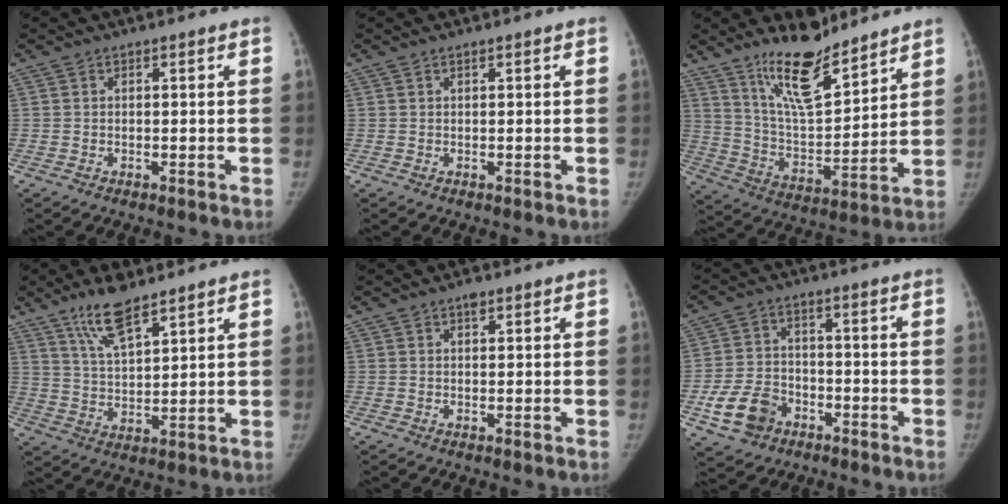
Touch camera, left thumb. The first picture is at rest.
{"total": 0.0}
{"total": 15.4, "force": [11.7, 4.6, 8.9], "torque": [-0.124, -0.083, 0.217]}
{"total": 9.3, "force": [6.6, 2.7, 5.9], "torque": [-0.099, -0.037, 0.130]}
{"total": 1.5, "force": [0.9, 0.8, 0.9], "torque": [-0.008, -0.002, 0.011]}
{"total": 9.4, "force": [-4.4, 7.1, 4.4], "torque": [-0.071, 0.023, -0.074]}